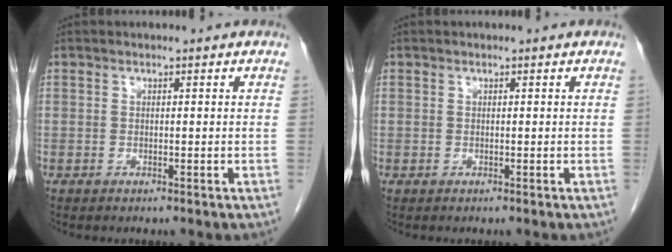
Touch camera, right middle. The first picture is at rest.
{"total": 0.0}